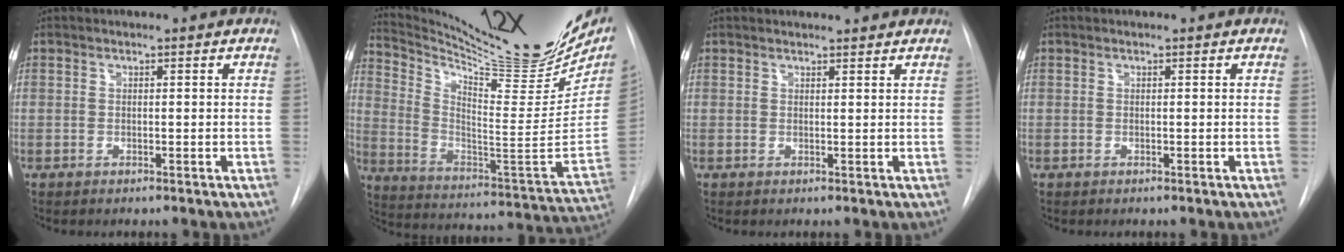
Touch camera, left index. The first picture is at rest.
{"total": 25.9, "force": [21.9, 3.0, 13.5], "torque": [-0.220, -0.066, 0.315]}
{"total": 4.3, "force": [4.2, 0.6, 0.8], "torque": [-0.010, 0.015, 0.045]}
{"total": 0.0}